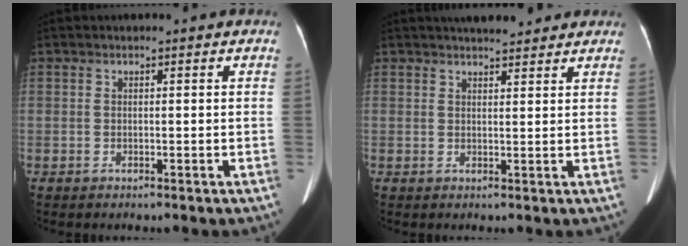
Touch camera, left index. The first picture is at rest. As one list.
[{"total": 7.0, "force": [6.1, 1.6, 2.9], "torque": [-0.040, 0.019, 0.082]}]